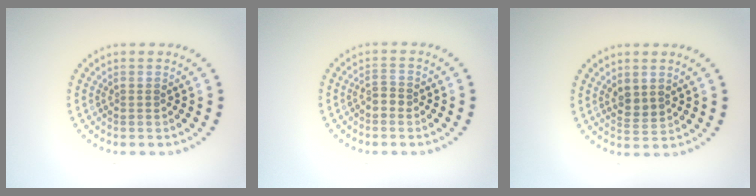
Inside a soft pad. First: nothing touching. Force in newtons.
{"total": 1.2, "press": 1.2, "slide": 0.4}
{"total": 1.9, "press": 1.7, "slide": 0.9}